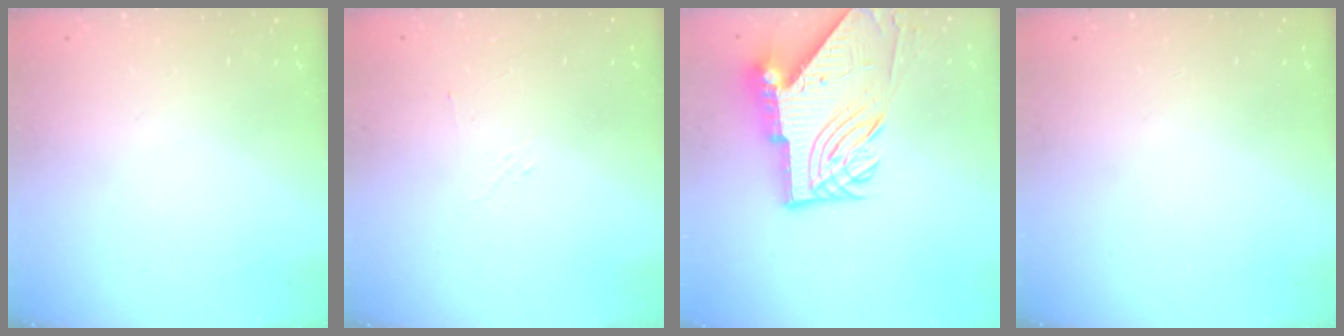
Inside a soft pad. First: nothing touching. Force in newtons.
{"total": 3.1, "press": 3.0, "slide": 0.8}
{"total": 14.6, "press": 14.5, "slide": 1.6}
{"total": 0.0}